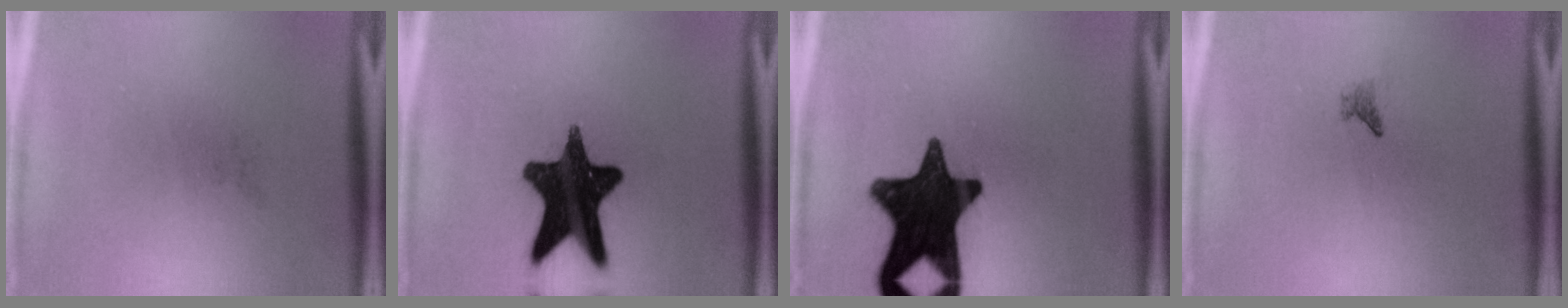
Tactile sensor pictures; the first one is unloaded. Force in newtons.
{"total": 16.7}
{"total": 17.7}
{"total": 0.8}